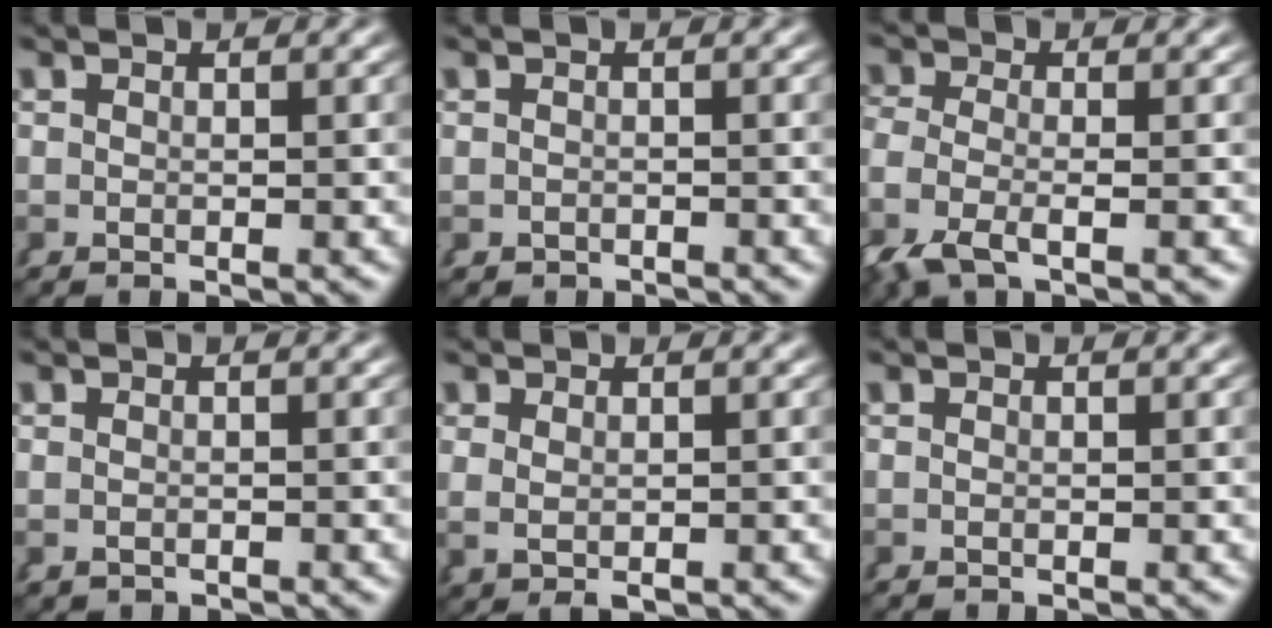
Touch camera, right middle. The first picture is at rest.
{"total": 1.1, "force": [-1.0, 0.2, -0.3], "torque": [-0.001, -0.011, -0.008]}
{"total": 3.7, "force": [-1.6, 2.1, 2.7], "torque": [-0.089, -0.022, -0.019]}
{"total": 0.9, "force": [-0.6, 0.6, 0.3], "torque": [-0.016, -0.010, -0.003]}
{"total": 1.6, "force": [0.3, 0.9, 1.3], "torque": [-0.035, -0.008, 0.016]}
{"total": 0.0}